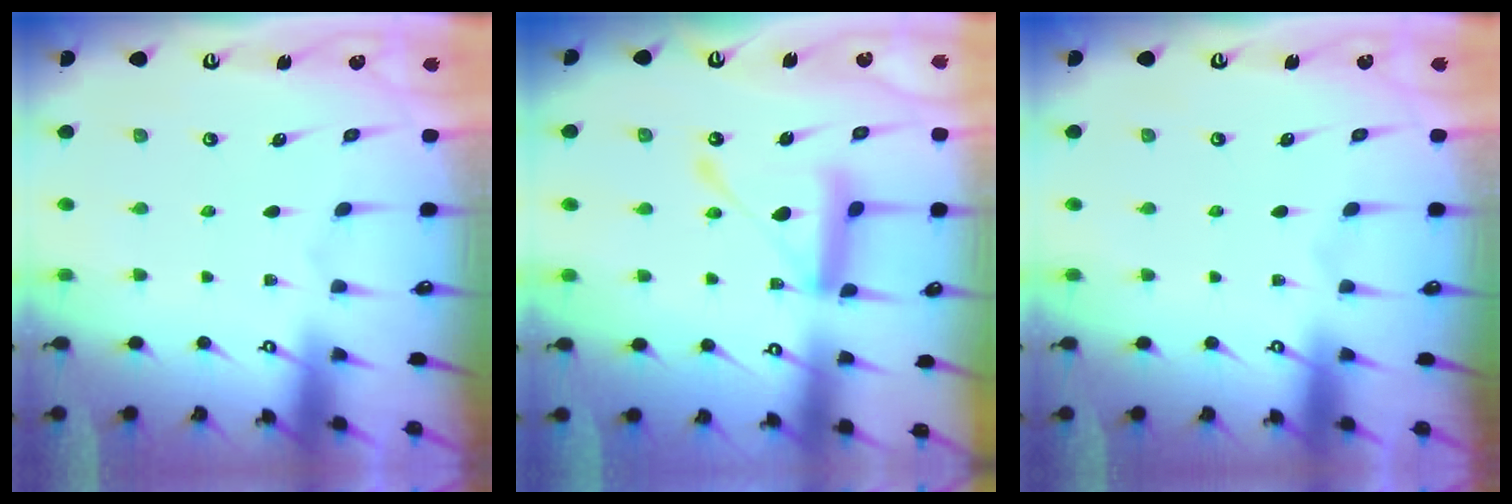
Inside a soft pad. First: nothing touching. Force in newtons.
{"total": 13.7, "press": 13.7, "slide": 1.3}
{"total": 0.0}